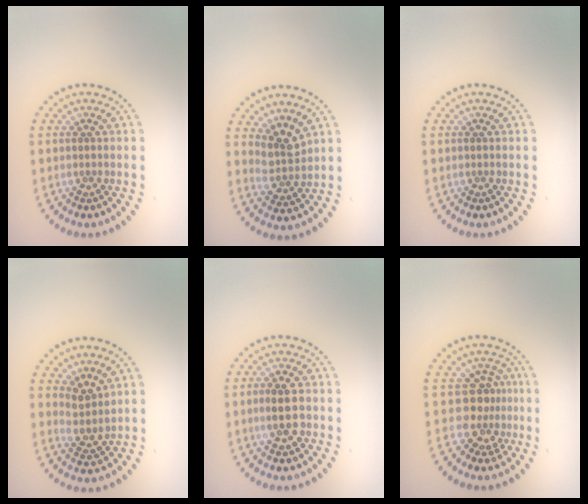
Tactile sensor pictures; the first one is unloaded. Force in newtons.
{"total": 2.7, "press": 2.0, "slide": 1.9}
{"total": 0.0}
{"total": 2.4, "press": 1.8, "slide": 1.5}
{"total": 2.9, "press": 2.9, "slide": 0.3}
{"total": 3.0, "press": 2.2, "slide": 2.1}